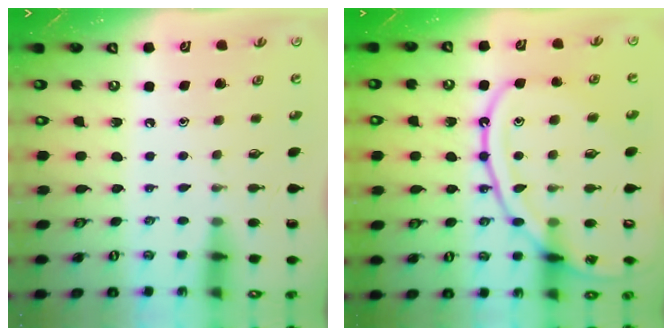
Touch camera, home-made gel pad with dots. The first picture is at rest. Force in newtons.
{"total": 17.6, "press": 17.5, "slide": 1.9}